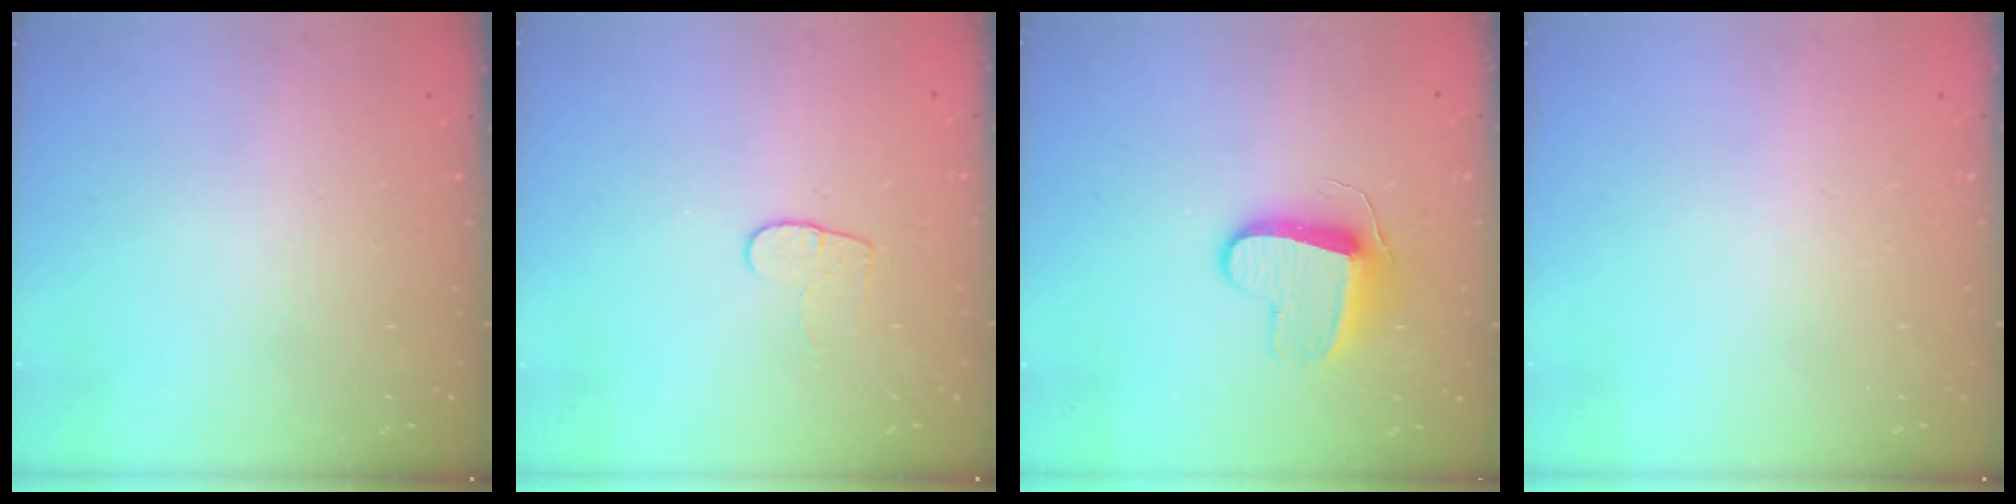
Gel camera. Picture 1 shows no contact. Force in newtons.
{"total": 4.5, "press": 4.4, "slide": 0.5}
{"total": 9.7, "press": 9.7, "slide": 0.3}
{"total": 0.6, "press": 0.6, "slide": 0.2}